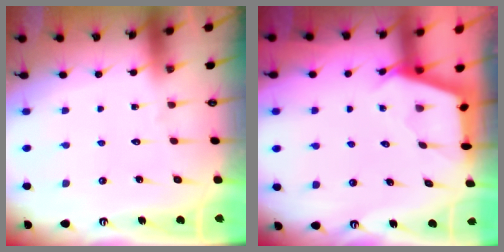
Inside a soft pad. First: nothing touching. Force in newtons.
{"total": 2.7, "press": 2.6, "slide": 0.3}